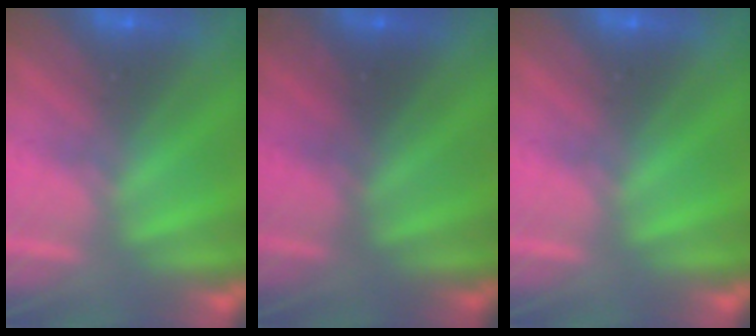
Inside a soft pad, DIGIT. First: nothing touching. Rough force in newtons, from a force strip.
{"total": 2.4}
{"total": 0.0}